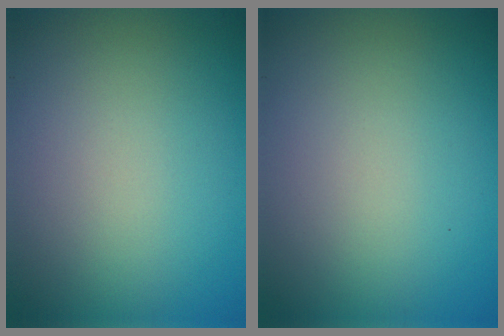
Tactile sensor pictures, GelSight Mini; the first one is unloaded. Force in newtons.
{"total": 0.0}